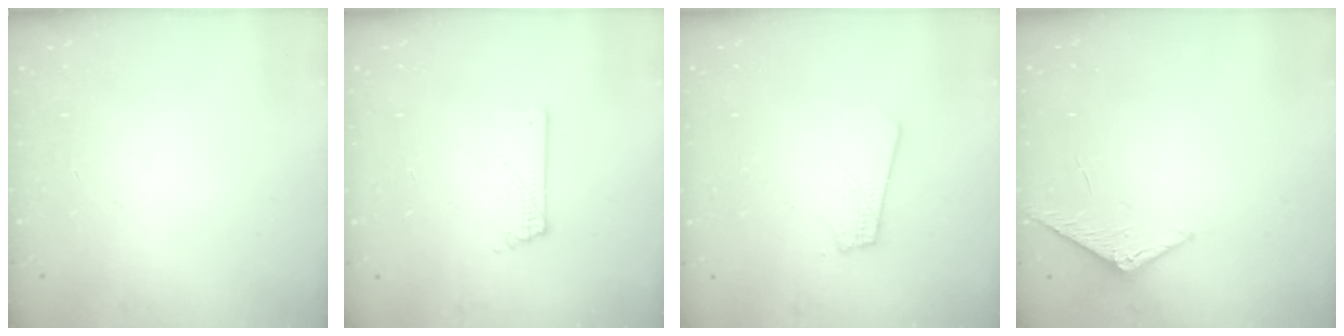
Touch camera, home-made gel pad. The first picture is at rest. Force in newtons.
{"total": 0.6, "press": 0.6, "slide": 0.1}
{"total": 1.8, "press": 1.8, "slide": 0.1}
{"total": 5.6, "press": 5.6, "slide": 0.6}